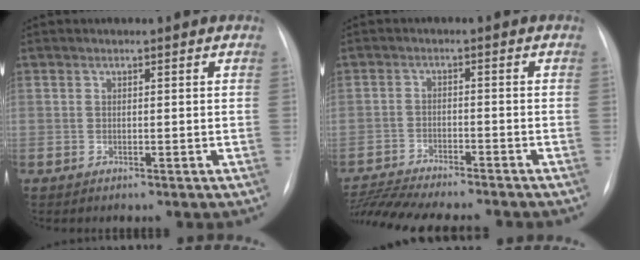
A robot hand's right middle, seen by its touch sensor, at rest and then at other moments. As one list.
[{"total": 14.3, "force": [-13.1, 1.1, 5.7], "torque": [-0.102, -0.009, -0.197]}]